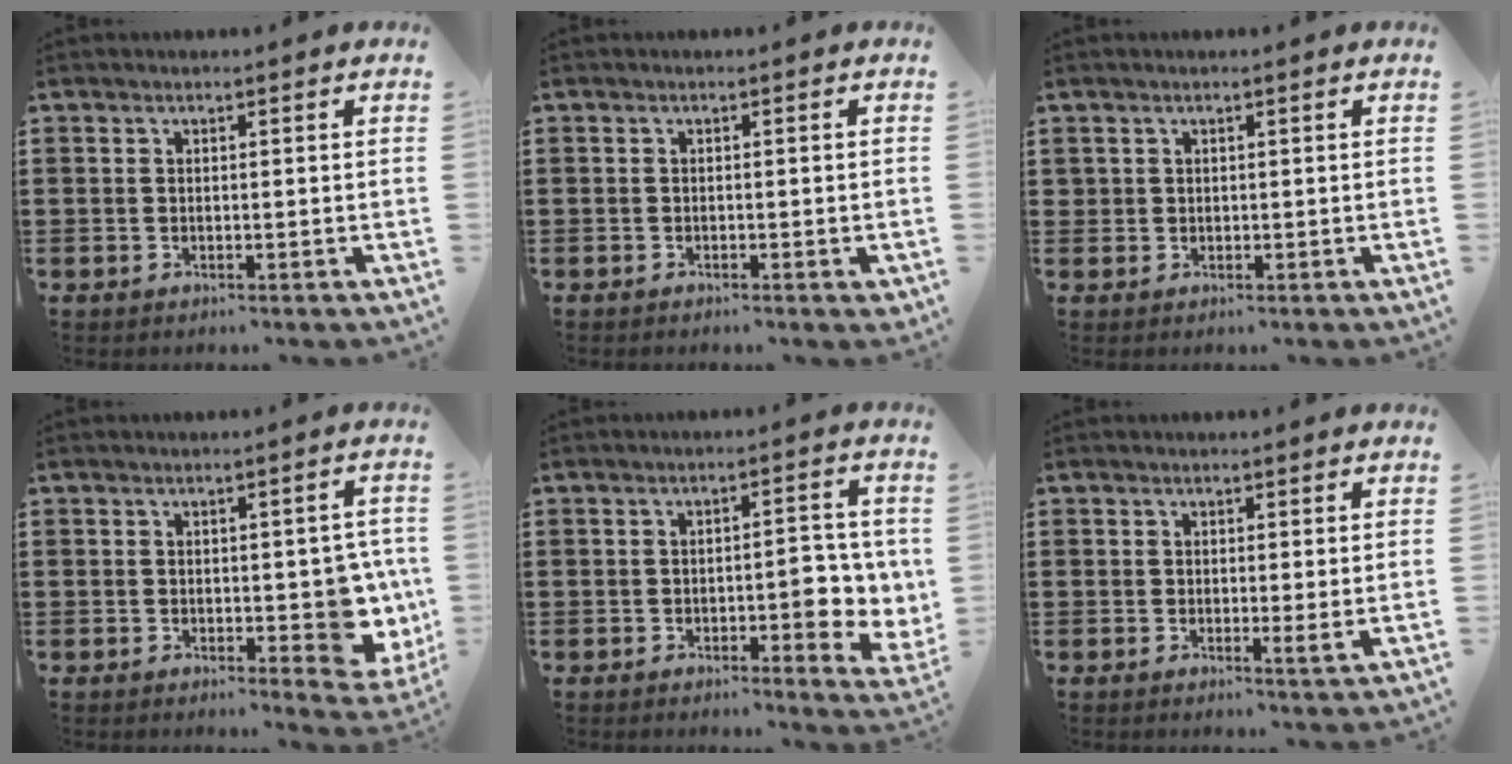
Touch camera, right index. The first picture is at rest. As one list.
[{"total": 0.8, "force": [-0.6, 0.2, 0.4], "torque": [-0.011, -0.006, -0.011]}, {"total": 0.9, "force": [0.4, 0.8, 0.1], "torque": [-0.003, 0.004, 0.008]}, {"total": 5.7, "force": [-0.3, 3.2, 4.8], "torque": [-0.053, -0.001, -0.009]}, {"total": 6.1, "force": [-0.9, 2.3, 5.6], "torque": [-0.063, -0.005, -0.021]}, {"total": 1.3, "force": [0.3, 0.3, 1.3], "torque": [-0.026, -0.001, 0.005]}]